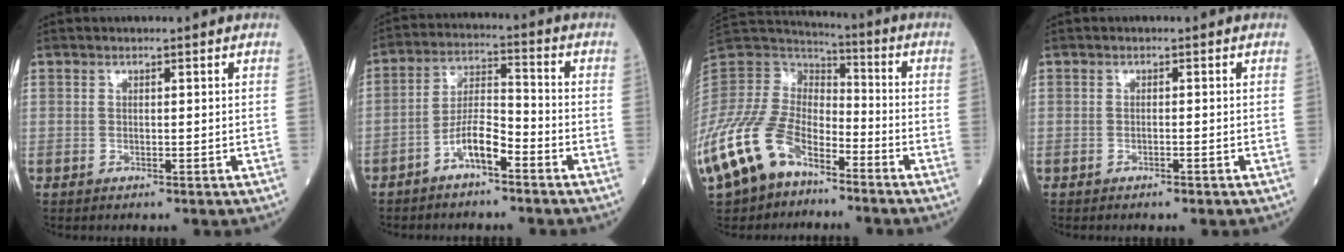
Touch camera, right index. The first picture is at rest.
{"total": 6.5, "force": [-4.0, 1.5, 4.9], "torque": [-0.100, 0.016, -0.076]}
{"total": 21.4, "force": [-13.2, 11.2, 12.6], "torque": [-0.327, -0.003, -0.251]}
{"total": 1.0, "force": [-0.7, 0.0, 0.7], "torque": [-0.013, -0.001, -0.010]}